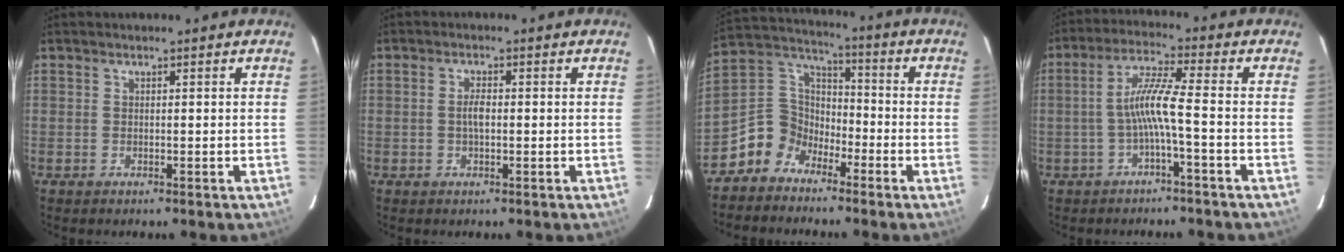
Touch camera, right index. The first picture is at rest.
{"total": 2.2, "force": [-0.2, 0.8, 2.0], "torque": [-0.041, 0.003, -0.005]}
{"total": 8.7, "force": [-5.9, 6.3, 1.3], "torque": [-0.045, 0.045, -0.133]}
{"total": 6.3, "force": [-2.1, -0.5, 6.0], "torque": [-0.133, 0.012, -0.038]}